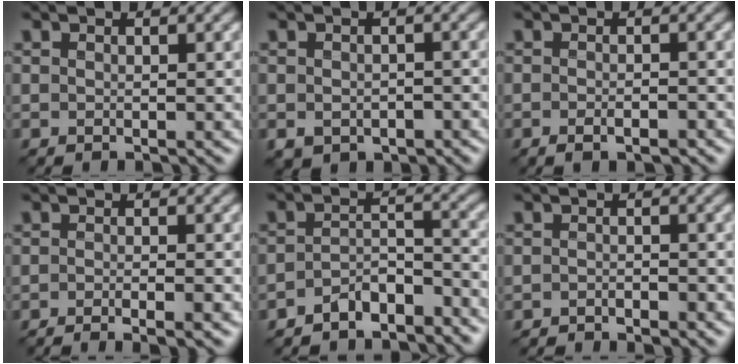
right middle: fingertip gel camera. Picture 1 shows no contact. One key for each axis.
{"total": 3.0, "fx": -1.4, "fy": 2.4, "fz": 1.2, "tx": -0.012, "ty": -0.004, "tz": -0.022}
{"total": 1.8, "fx": -1.1, "fy": 0.6, "fz": 1.3, "tx": -0.011, "ty": 0.001, "tz": -0.020}
{"total": 3.5, "fx": -2.0, "fy": 0.8, "fz": 2.8, "tx": -0.033, "ty": -0.001, "tz": -0.027}
{"total": 4.5, "fx": -3.9, "fy": 1.4, "fz": 1.9, "tx": -0.034, "ty": 0.003, "tz": -0.073}
{"total": 1.4, "fx": -1.4, "fy": 0.1, "fz": 0.4, "tx": -0.009, "ty": 0.001, "tz": -0.027}